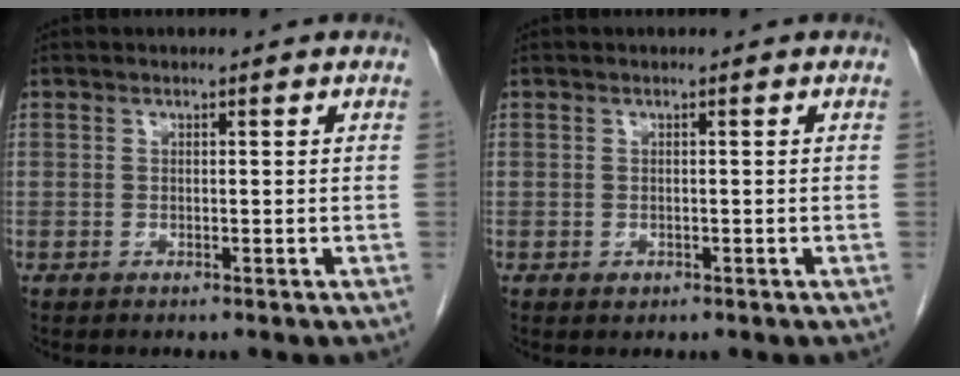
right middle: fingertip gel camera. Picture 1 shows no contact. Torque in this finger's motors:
{"motor_torque": [0.26, -0.18, -0.02, -0.01]}